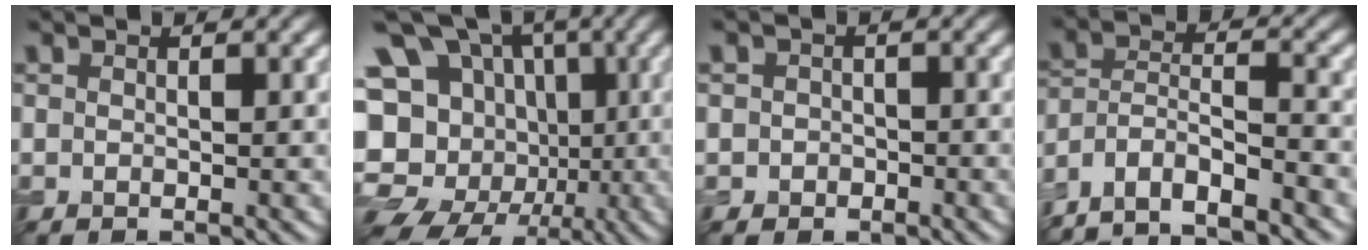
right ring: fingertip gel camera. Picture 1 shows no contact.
{"total": 19.3, "force": [-3.6, 15.9, 10.3], "torque": [-0.174, 0.002, -0.060]}
{"total": 1.5, "force": [-0.4, 1.5, 0.3], "torque": [0.017, 0.001, -0.011]}
{"total": 7.7, "force": [-6.7, 1.8, 3.2], "torque": [-0.054, -0.007, -0.120]}